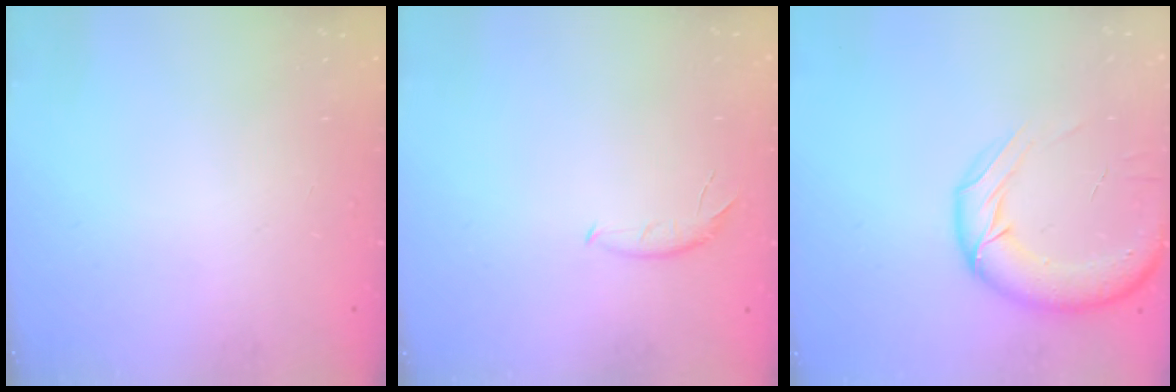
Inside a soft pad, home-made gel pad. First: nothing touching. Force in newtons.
{"total": 5.5, "press": 5.5, "slide": 0.5}
{"total": 15.3, "press": 14.8, "slide": 3.8}